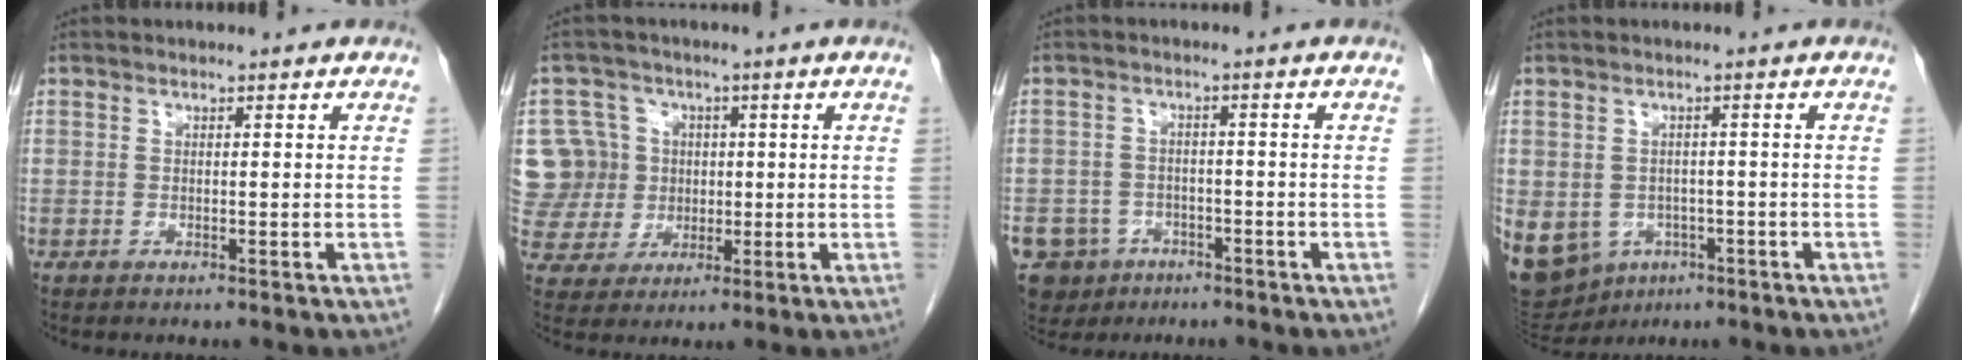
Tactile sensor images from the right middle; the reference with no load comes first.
{"total": 10.1, "force": [1.6, 9.9, 1.4], "torque": [-0.044, 0.038, 0.045]}
{"total": 8.4, "force": [-5.1, 6.4, 1.6], "torque": [-0.037, 0.004, -0.077]}
{"total": 22.2, "force": [-8.9, 18.2, 9.0], "torque": [-0.311, -0.008, -0.115]}